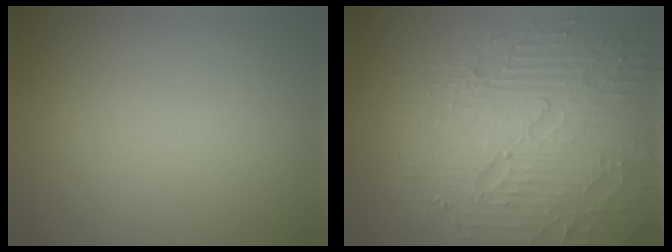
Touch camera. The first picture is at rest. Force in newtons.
{"total": 8.4, "press": 6.1, "slide": 5.8}